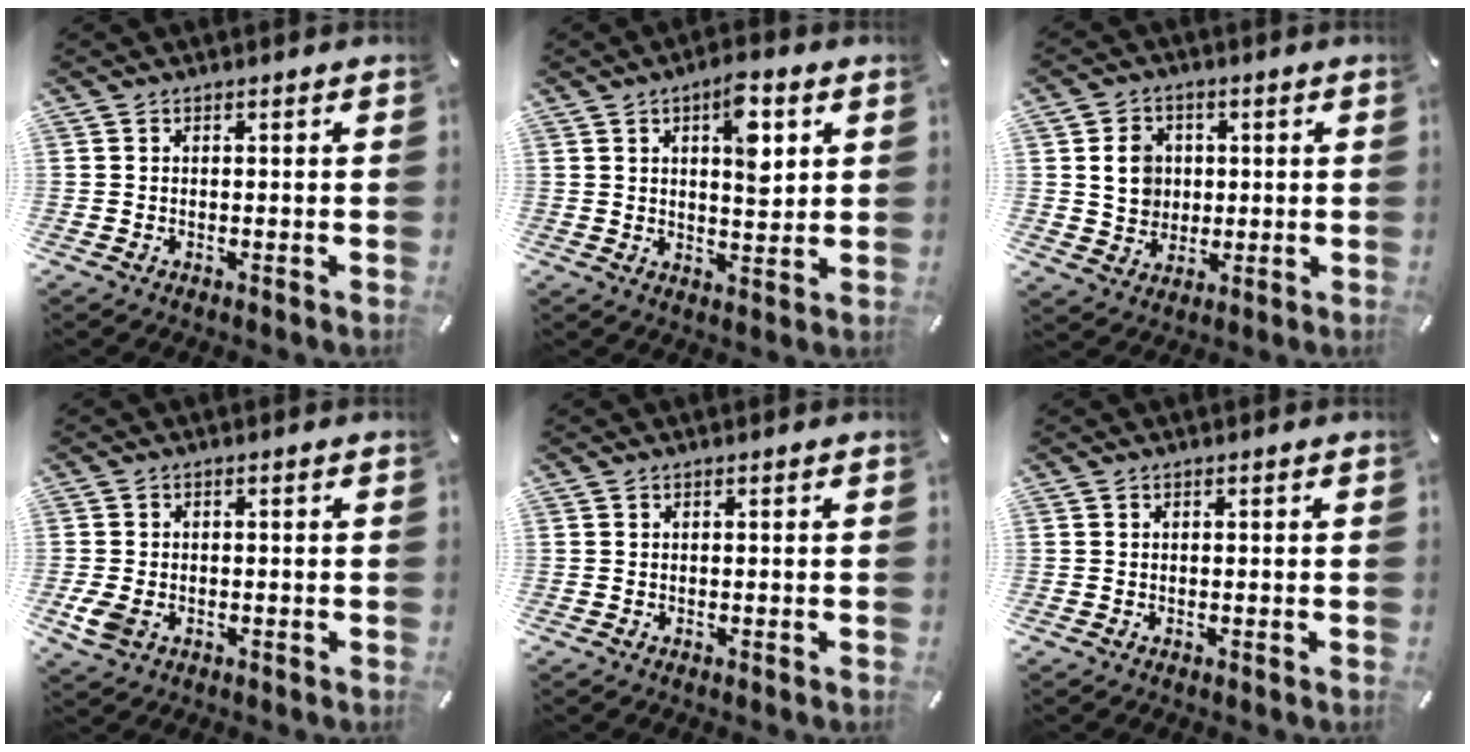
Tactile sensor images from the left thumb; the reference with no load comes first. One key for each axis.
{"total": 8.9, "fx": 3.6, "fy": 4.1, "fz": 7.0, "tx": -0.086, "ty": -0.018, "tz": 0.053}
{"total": 7.6, "fx": 1.2, "fy": 6.9, "fz": 2.8, "tx": -0.032, "ty": 0.004, "tz": 0.019}
{"total": 4.3, "fx": -1.4, "fy": 3.0, "fz": 2.7, "tx": -0.072, "ty": -0.002, "tz": -0.029}
{"total": 0.0}
{"total": 0.0}